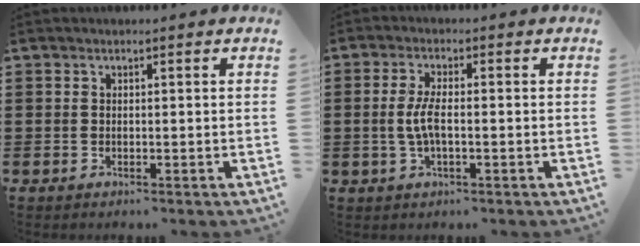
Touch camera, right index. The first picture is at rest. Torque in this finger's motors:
{"motor_torque": [1.06, 1.08, 0.27, 0.06]}